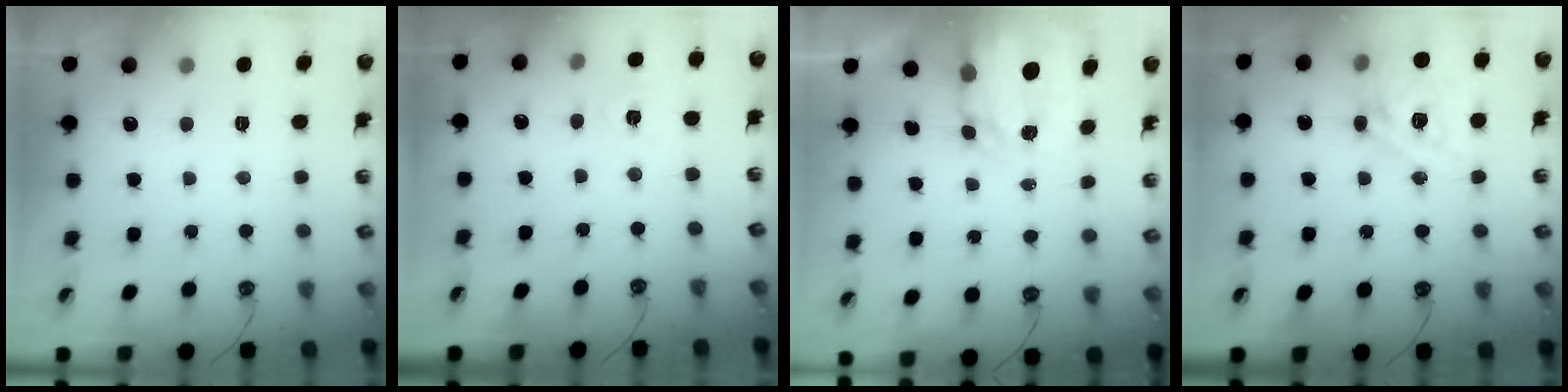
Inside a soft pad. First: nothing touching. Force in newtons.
{"total": 4.6, "press": 4.5, "slide": 0.6}
{"total": 4.0, "press": 4.0, "slide": 0.2}
{"total": 14.7, "press": 14.7, "slide": 1.4}